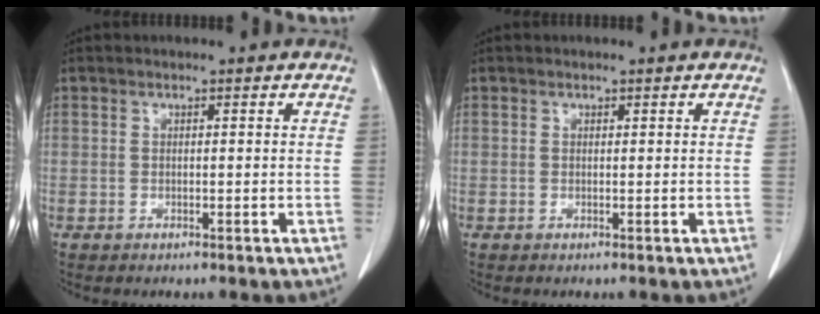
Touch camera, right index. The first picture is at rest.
{"total": 0.0}